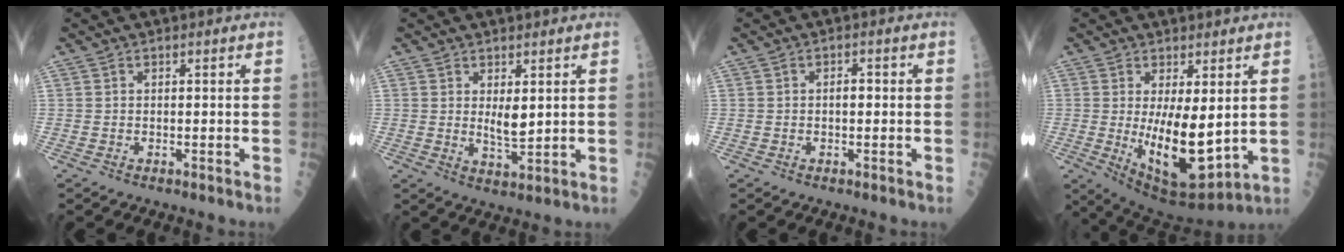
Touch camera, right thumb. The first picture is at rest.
{"total": 4.0, "force": [1.1, 1.4, 3.5], "torque": [-0.055, -0.017, 0.025]}
{"total": 1.6, "force": [0.0, 0.9, 1.4], "torque": [-0.016, 0.005, -0.002]}
{"total": 13.9, "force": [0.2, 5.5, 12.7], "torque": [-0.201, -0.033, 0.025]}